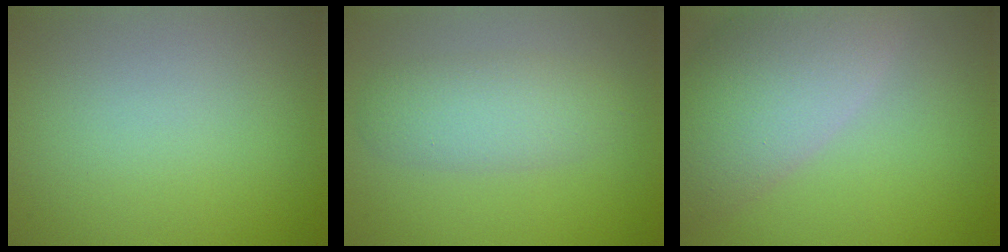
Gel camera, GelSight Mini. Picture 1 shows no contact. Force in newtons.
{"total": 3.5, "press": 3.5, "slide": 0.3}
{"total": 8.2, "press": 8.2, "slide": 0.7}